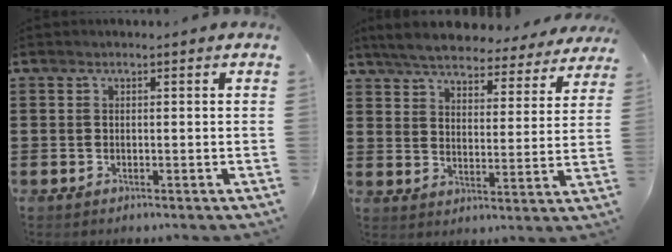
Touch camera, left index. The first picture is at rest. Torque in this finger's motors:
{"motor_torque": [2.14, 0.00, 1.05, 0.21]}